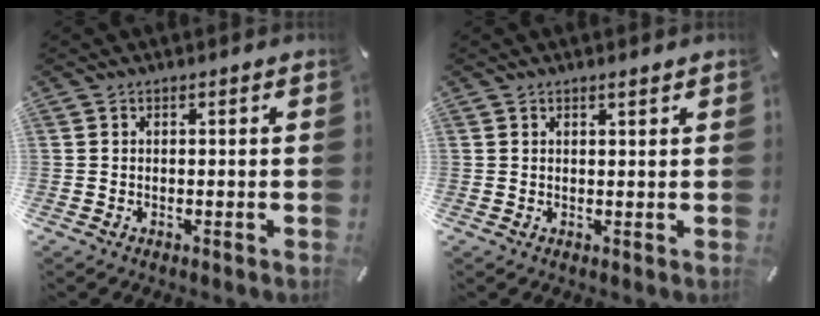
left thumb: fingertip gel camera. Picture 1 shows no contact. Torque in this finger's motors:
{"motor_torque": [0.08, -0.33, 0.02, 0.12, -0.01]}